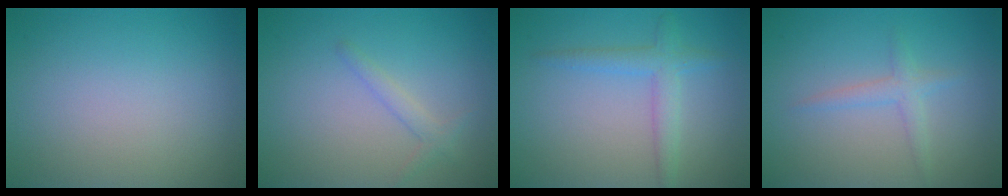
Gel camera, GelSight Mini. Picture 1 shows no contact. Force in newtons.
{"total": 1.4, "press": 1.4, "slide": 0.0}
{"total": 2.0, "press": 2.0, "slide": 0.1}
{"total": 1.6, "press": 1.6, "slide": 0.0}